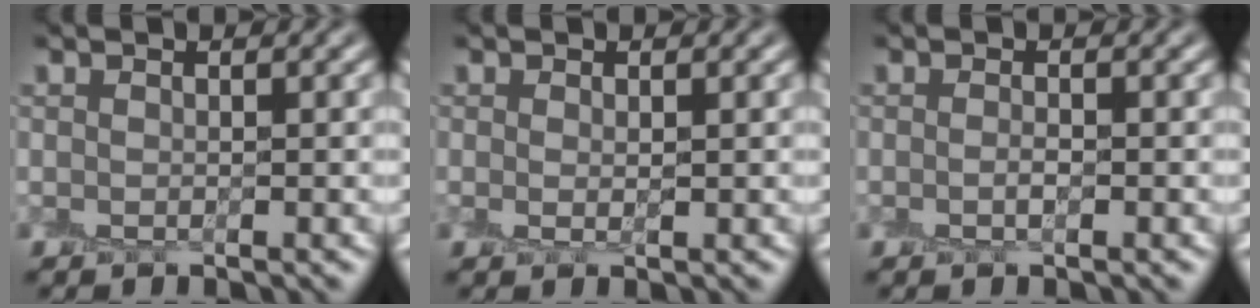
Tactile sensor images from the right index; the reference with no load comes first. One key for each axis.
{"total": 0.8, "fx": 0.1, "fy": 0.3, "fz": 0.7, "tx": -0.016, "ty": 0.003, "tz": 0.001}
{"total": 0.7, "fx": -0.2, "fy": 0.2, "fz": 0.6, "tx": -0.012, "ty": 0.004, "tz": -0.004}